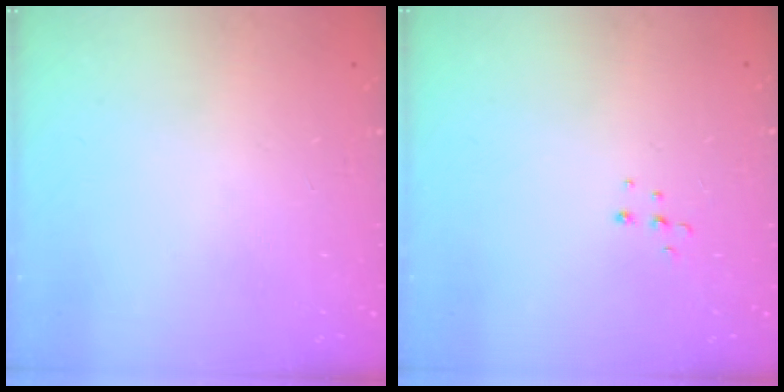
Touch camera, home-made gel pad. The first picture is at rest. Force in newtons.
{"total": 5.1, "press": 5.0, "slide": 0.4}